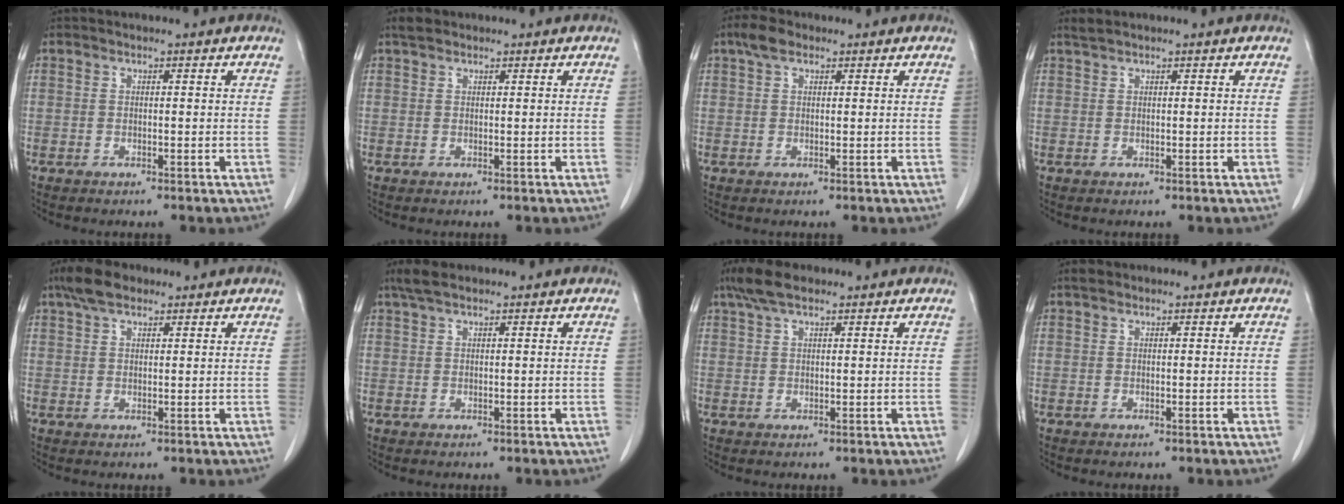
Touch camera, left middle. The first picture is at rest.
{"total": 1.5, "force": [1.2, 0.7, 0.4], "torque": [-0.012, 0.012, 0.020]}
{"total": 2.7, "force": [1.7, 1.4, 1.7], "torque": [-0.038, 0.016, 0.032]}
{"total": 0.9, "force": [0.8, -0.1, 0.3], "torque": [-0.011, 0.009, 0.021]}
{"total": 4.5, "force": [3.3, 1.9, 2.5], "torque": [-0.058, 0.017, 0.062]}
{"total": 2.7, "force": [2.1, 0.8, 1.6], "torque": [-0.038, 0.016, 0.041]}
{"total": 4.7, "force": [3.4, 1.4, 2.9], "torque": [-0.068, 0.020, 0.064]}
{"total": 0.9, "force": [0.7, 0.5, 0.3], "torque": [-0.009, 0.010, 0.011]}